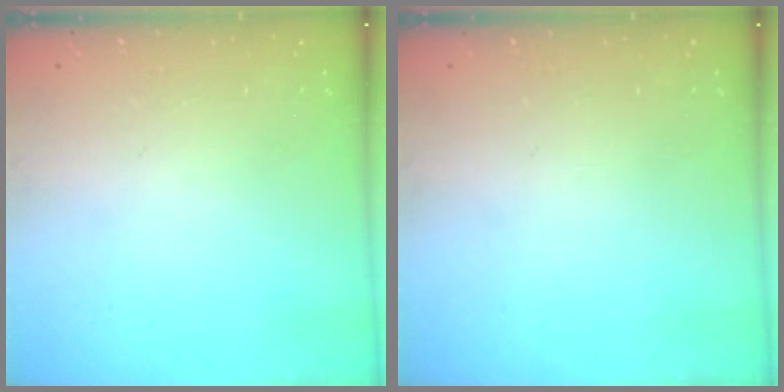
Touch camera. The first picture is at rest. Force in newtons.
{"total": 0.0}